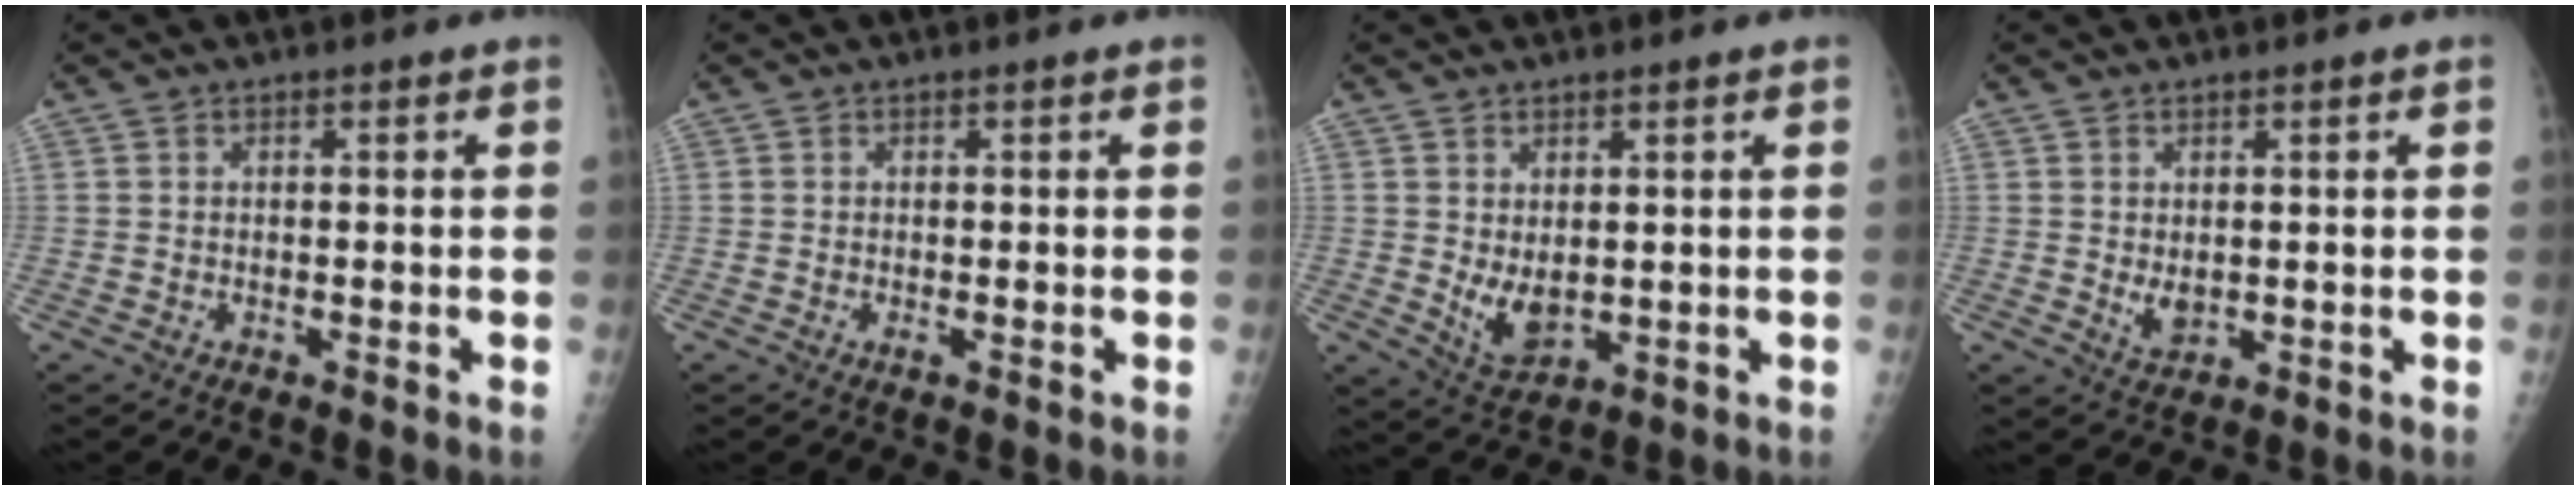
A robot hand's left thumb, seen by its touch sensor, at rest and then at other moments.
{"total": 0.7, "force": [0.0, 0.0, 0.7], "torque": [-0.015, 0.004, 0.003]}
{"total": 5.6, "force": [0.6, 3.0, 4.7], "torque": [-0.073, -0.014, 0.028]}
{"total": 3.1, "force": [0.4, 1.7, 2.5], "torque": [-0.036, -0.009, 0.017]}